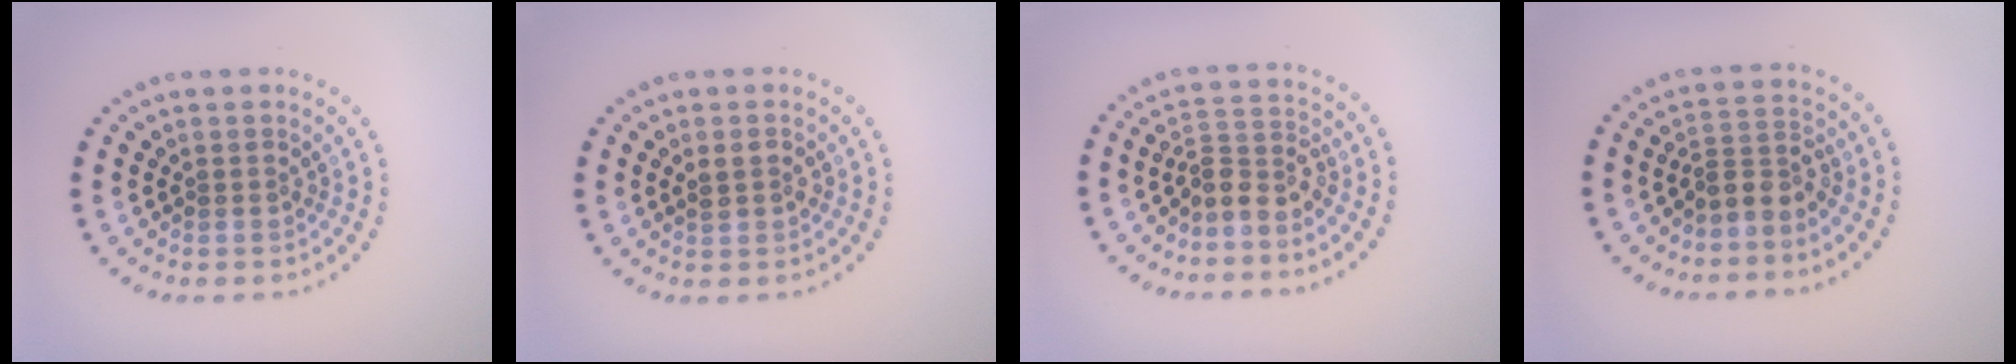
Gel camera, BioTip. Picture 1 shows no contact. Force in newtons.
{"total": 1.5, "press": 1.5, "slide": 0.1}
{"total": 2.9, "press": 2.1, "slide": 2.0}
{"total": 2.7, "press": 1.8, "slide": 1.9}